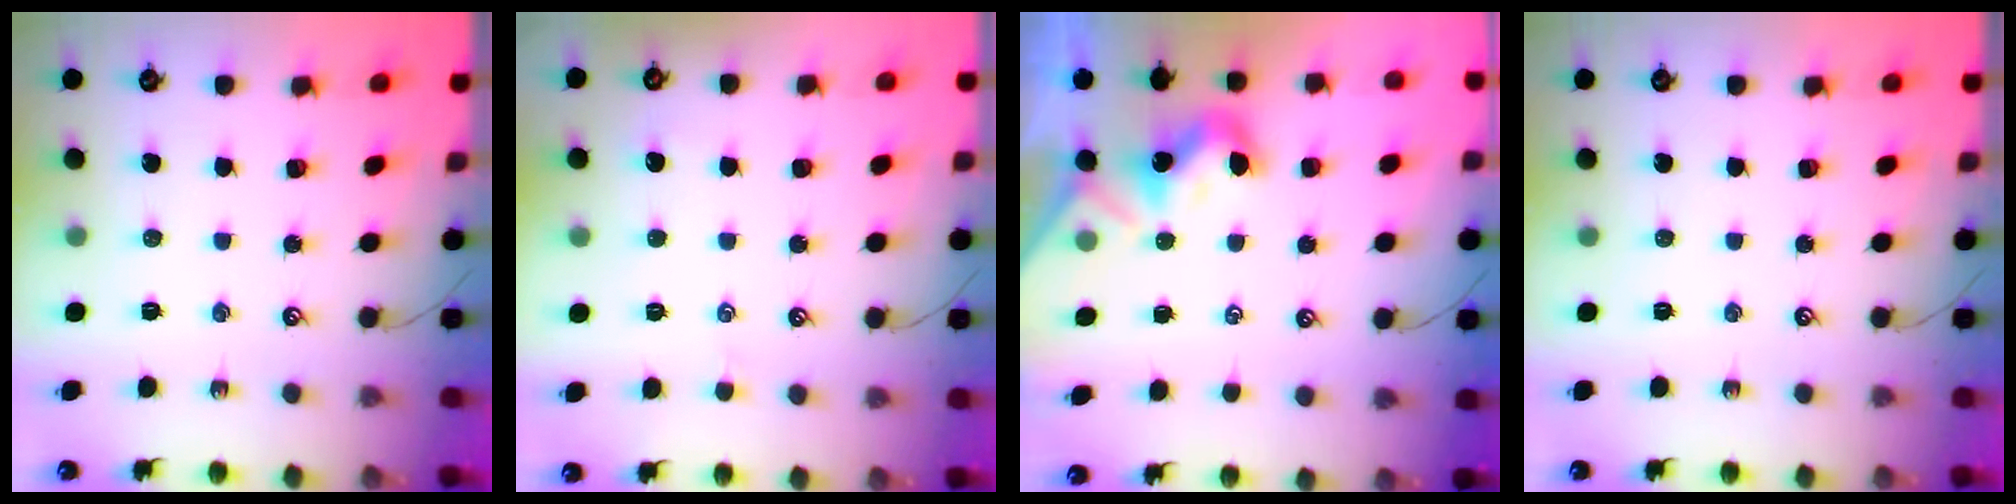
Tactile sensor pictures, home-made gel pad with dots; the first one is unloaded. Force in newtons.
{"total": 2.7, "press": 2.6, "slide": 0.3}
{"total": 1.9, "press": 1.9, "slide": 0.4}
{"total": 0.0}